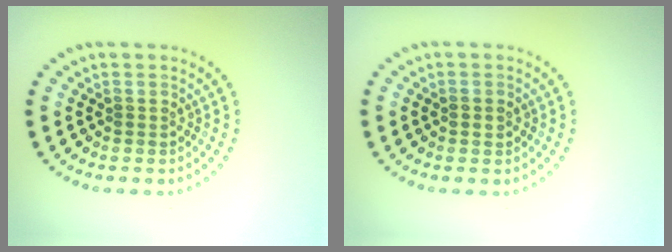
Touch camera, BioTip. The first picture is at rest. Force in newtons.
{"total": 1.2, "press": 1.2, "slide": 0.0}